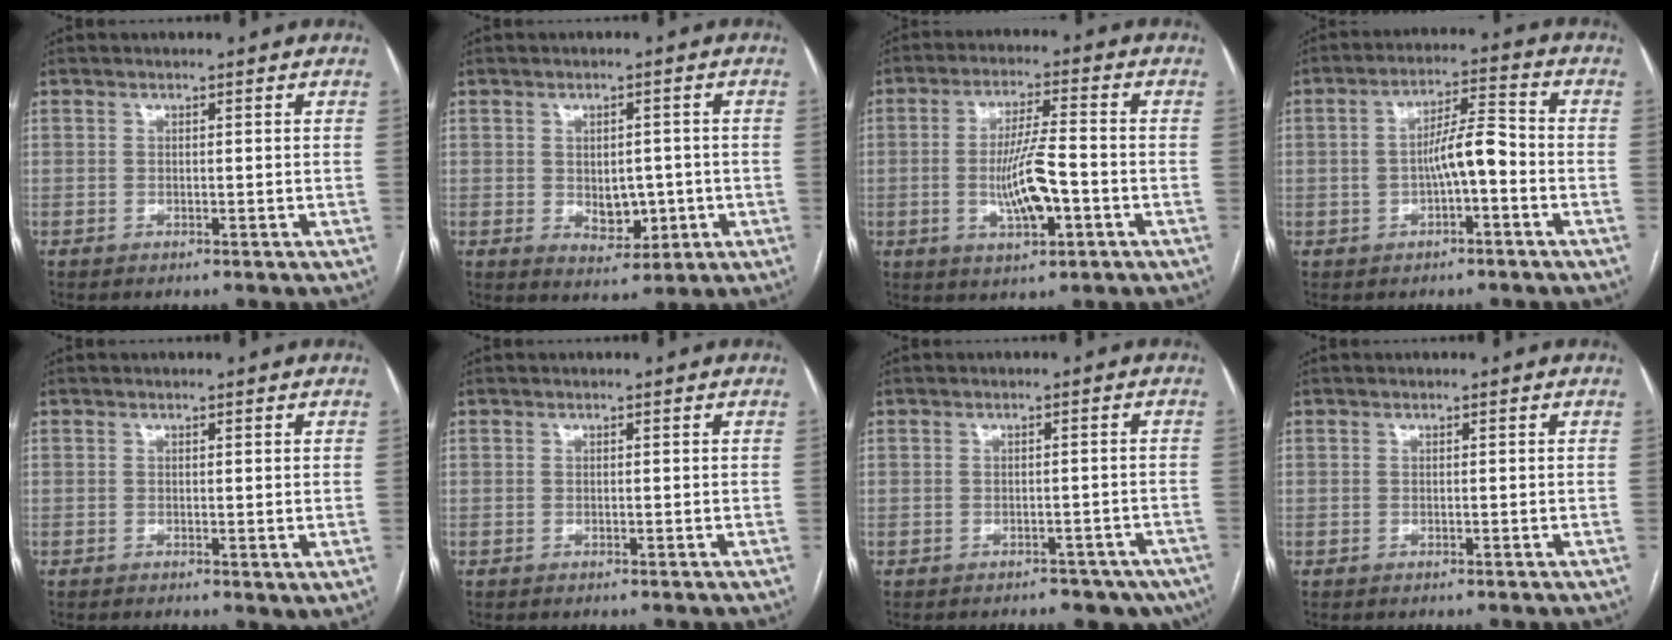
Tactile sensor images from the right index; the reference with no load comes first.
{"total": 5.4, "force": [-0.7, 3.5, 4.1], "torque": [-0.055, 0.000, 0.002]}
{"total": 8.6, "force": [-2.1, 1.5, 8.2], "torque": [-0.159, 0.000, -0.036]}
{"total": 6.8, "force": [-1.3, 1.8, 6.5], "torque": [-0.116, 0.025, -0.020]}
{"total": 1.6, "force": [0.2, 0.6, 1.5], "torque": [-0.027, -0.008, 0.005]}
{"total": 0.0}
{"total": 8.2, "force": [-6.1, 4.7, 3.0], "torque": [-0.021, 0.009, -0.066]}
{"total": 0.0}